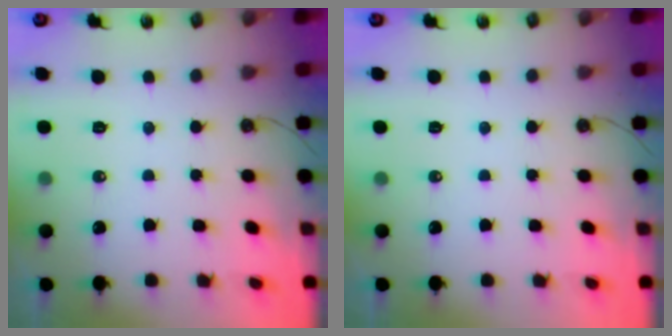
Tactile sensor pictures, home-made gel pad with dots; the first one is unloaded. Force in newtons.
{"total": 0.0}